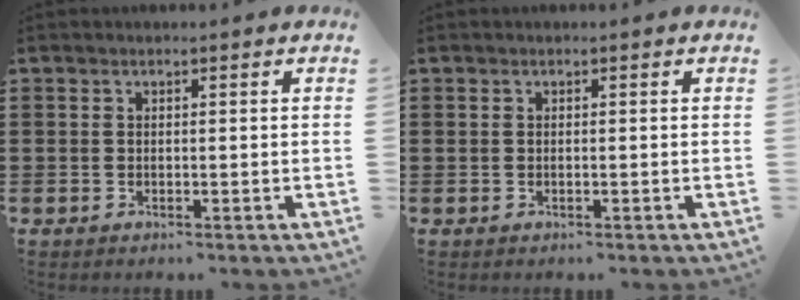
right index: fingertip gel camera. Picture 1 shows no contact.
{"total": 0.0}